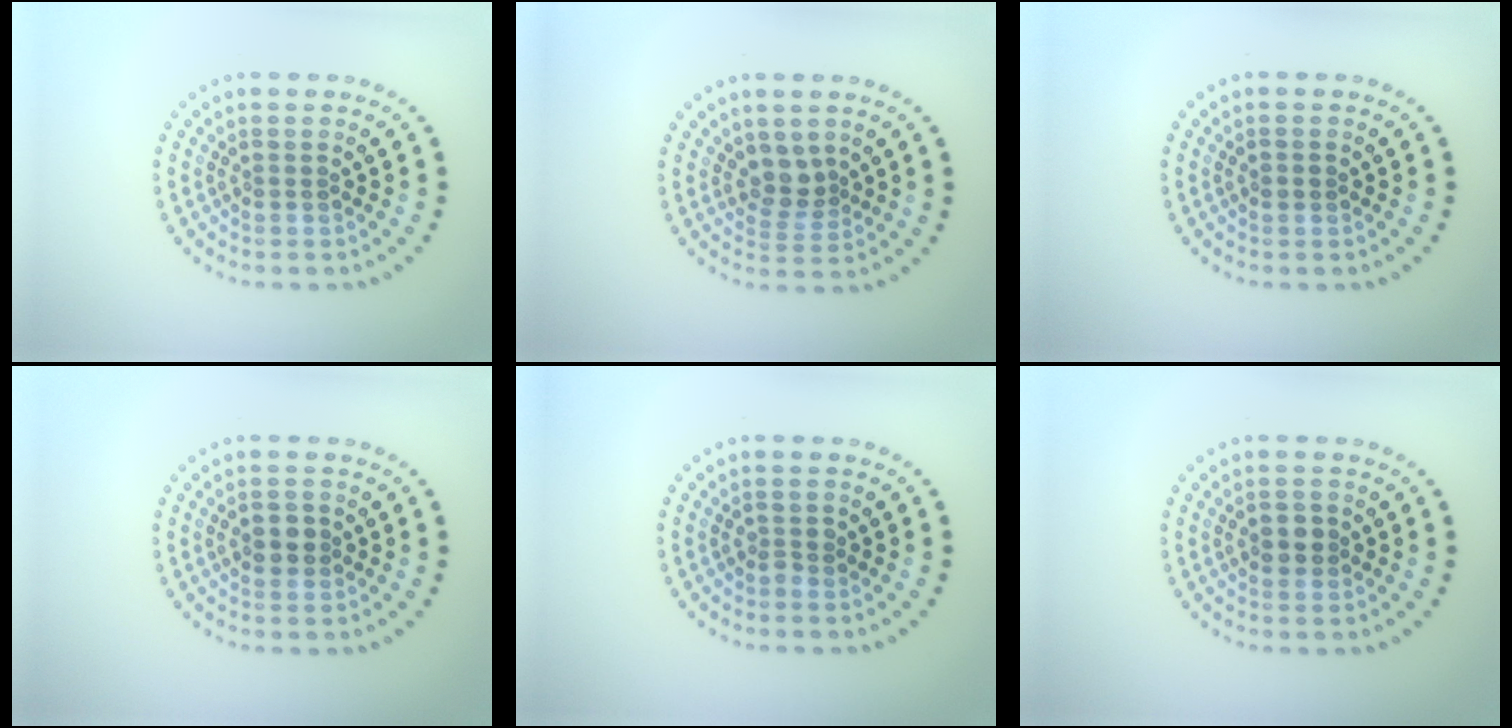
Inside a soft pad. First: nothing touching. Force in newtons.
{"total": 2.3, "press": 1.8, "slide": 1.5}
{"total": 1.0, "press": 0.9, "slide": 0.2}
{"total": 1.9, "press": 1.9, "slide": 0.3}
{"total": 0.7, "press": 0.6, "slide": 0.1}
{"total": 1.9, "press": 1.9, "slide": 0.3}